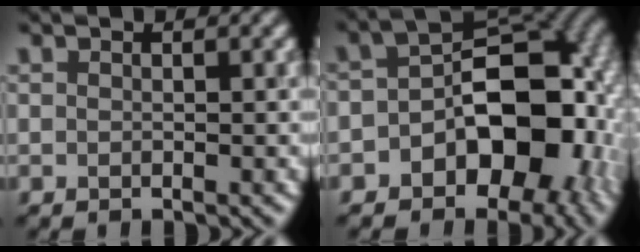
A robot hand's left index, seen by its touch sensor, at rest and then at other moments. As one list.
[{"total": 12.4, "force": [-3.5, 7.9, 8.9], "torque": [-0.099, 0.002, -0.060]}]